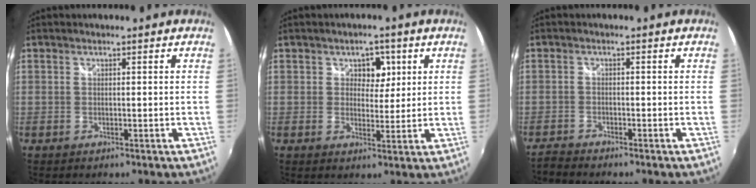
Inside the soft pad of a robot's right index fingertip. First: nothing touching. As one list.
[{"total": 4.1, "force": [1.5, 3.2, 2.0], "torque": [-0.020, 0.003, 0.021]}, {"total": 2.6, "force": [-2.6, 0.0, 0.2], "torque": [-0.013, -0.013, -0.056]}]